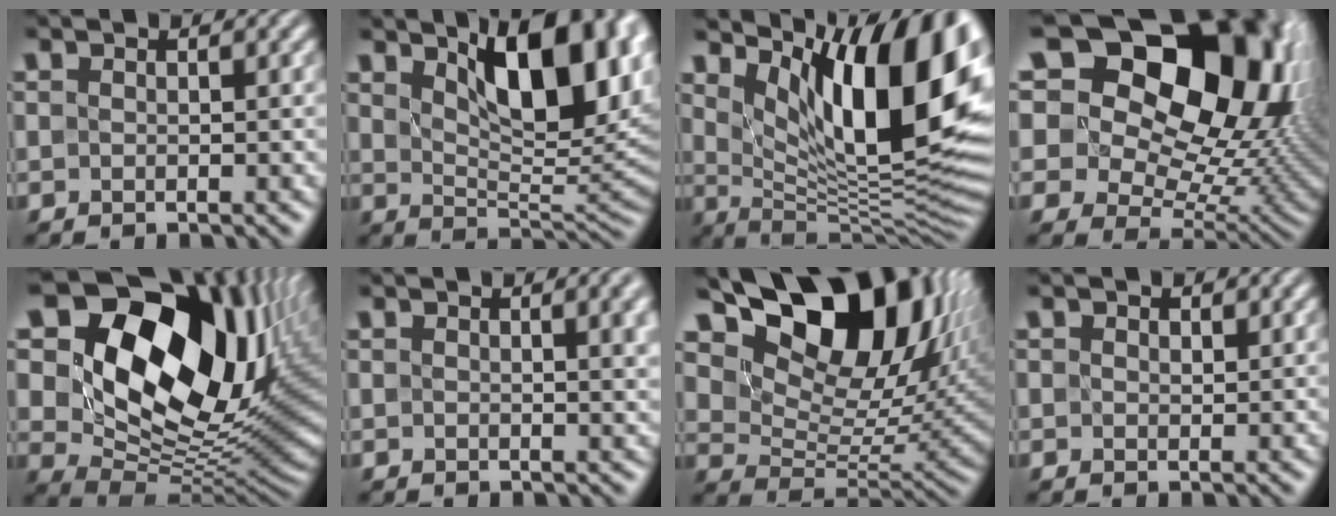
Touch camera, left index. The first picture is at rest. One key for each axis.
{"total": 11.1, "fx": 4.6, "fy": 4.5, "fz": 9.0, "tx": -0.125, "ty": 0.007, "tz": 0.068}
{"total": 15.2, "fx": 6.4, "fy": 5.6, "fz": 12.6, "tx": -0.168, "ty": -0.006, "tz": 0.110}
{"total": 23.1, "fx": 11.3, "fy": 14.6, "fz": 13.8, "tx": -0.250, "ty": 0.082, "tz": 0.195}
{"total": 19.9, "fx": 8.3, "fy": 12.7, "fz": 12.8, "tx": -0.218, "ty": 0.025, "tz": 0.150}
{"total": 4.3, "fx": 1.2, "fy": 1.5, "fz": 3.8, "tx": -0.028, "ty": 0.011, "tz": 0.013}
{"total": 15.6, "fx": 8.4, "fy": 8.6, "fz": 10.0, "tx": -0.169, "ty": 0.015, "tz": 0.149}
{"total": 1.0, "fx": 0.6, "fy": 0.7, "fz": 0.4, "tx": -0.007, "ty": -0.002, "tz": 0.009}